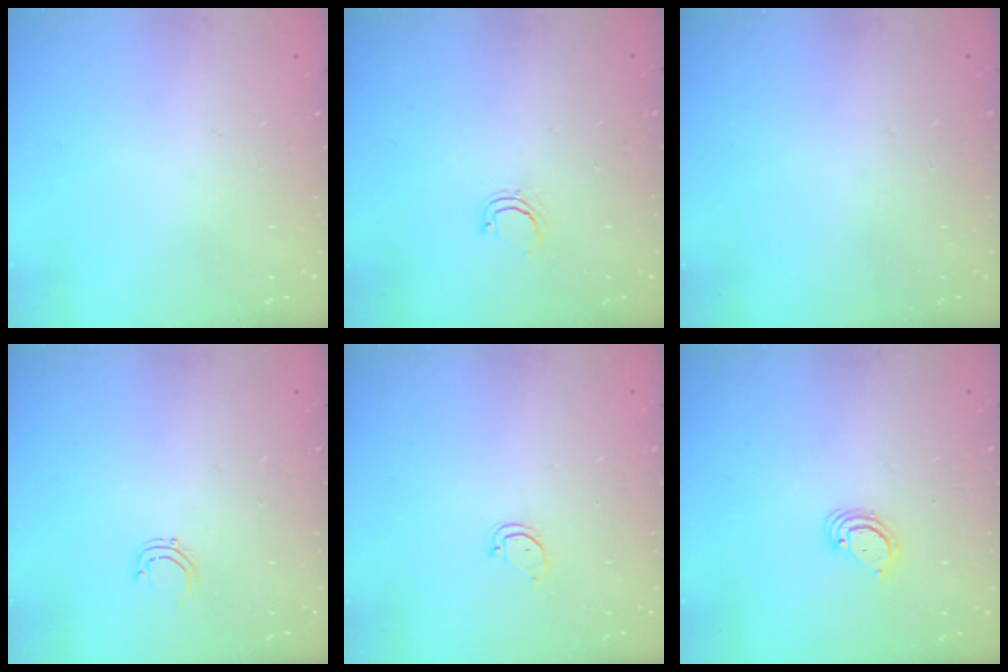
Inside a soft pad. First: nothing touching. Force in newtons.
{"total": 4.2, "press": 4.1, "slide": 0.8}
{"total": 0.0}
{"total": 3.3, "press": 3.3, "slide": 0.3}
{"total": 3.6, "press": 3.6, "slide": 0.2}
{"total": 2.9, "press": 2.9, "slide": 0.2}